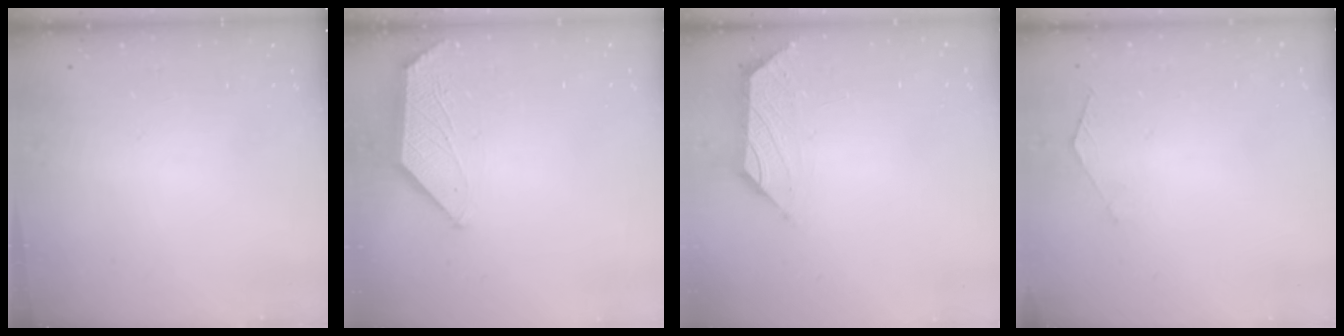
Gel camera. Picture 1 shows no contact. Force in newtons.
{"total": 1.1, "press": 1.0, "slide": 0.4}
{"total": 0.6, "press": 0.4, "slide": 0.4}
{"total": 1.2, "press": 1.1, "slide": 0.4}